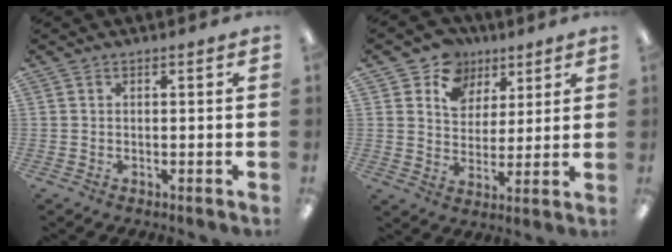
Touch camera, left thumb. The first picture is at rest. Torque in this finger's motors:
{"motor_torque": [0.00, 0.10, -0.22, 0.24, 0.00]}